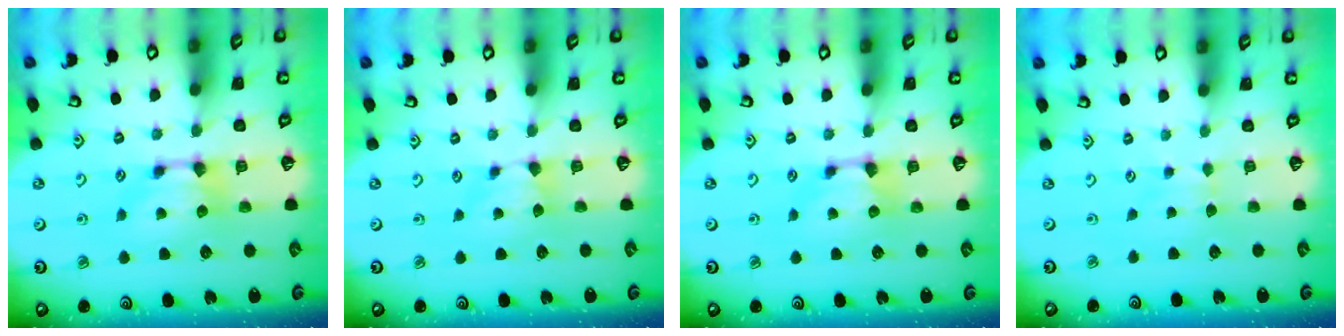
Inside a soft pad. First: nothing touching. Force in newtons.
{"total": 1.6, "press": 1.4, "slide": 0.7}
{"total": 0.0}
{"total": 2.8, "press": 2.8, "slide": 0.3}